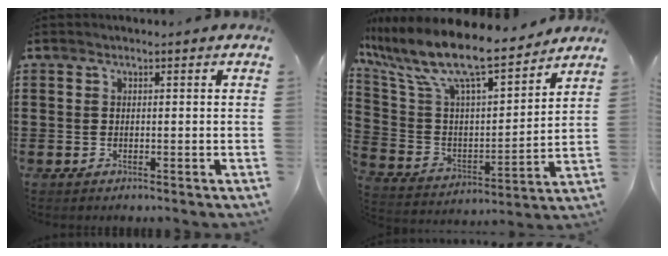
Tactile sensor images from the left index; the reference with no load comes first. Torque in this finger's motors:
{"motor_torque": [2.14, 0.00, 0.81, 0.21]}